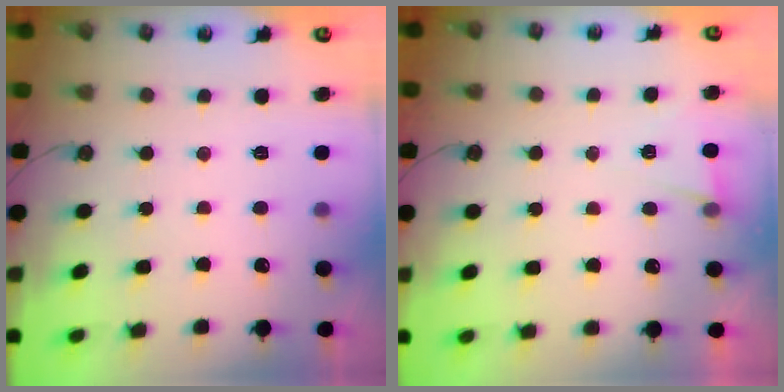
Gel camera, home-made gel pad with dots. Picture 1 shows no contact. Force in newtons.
{"total": 4.9, "press": 2.1, "slide": 4.4}